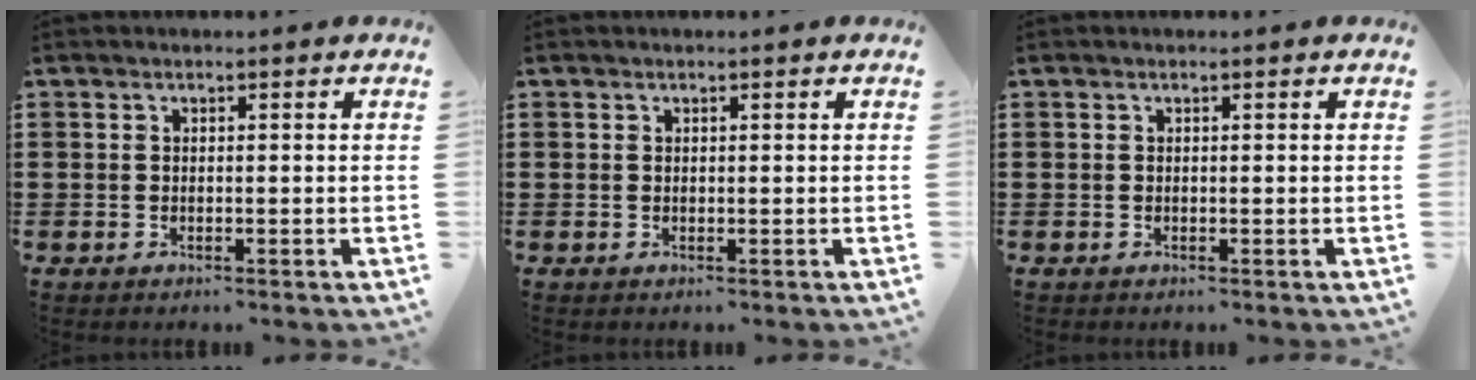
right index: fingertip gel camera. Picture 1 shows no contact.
{"total": 0.0}
{"total": 0.0}